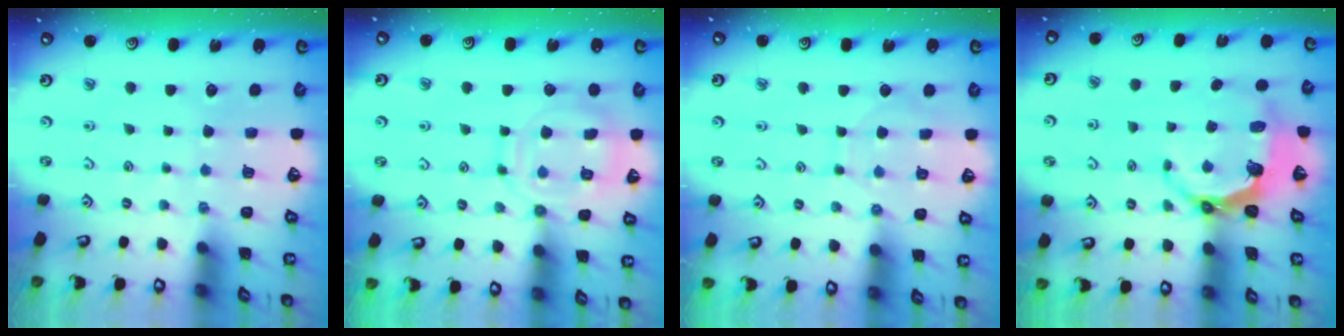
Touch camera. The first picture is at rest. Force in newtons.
{"total": 13.2, "press": 13.1, "slide": 1.2}
{"total": 5.1, "press": 5.1, "slide": 0.6}
{"total": 6.9, "press": 5.2, "slide": 4.5}